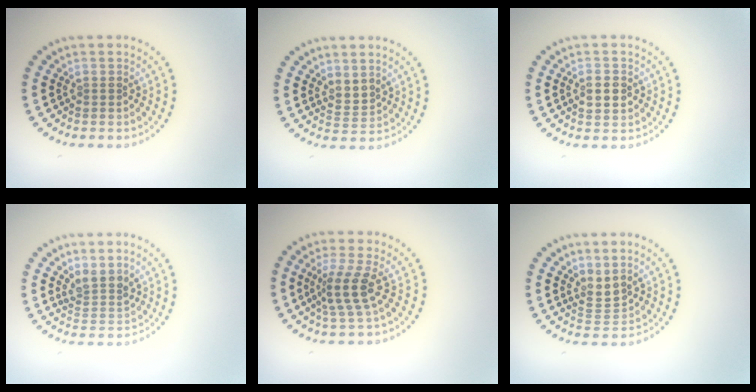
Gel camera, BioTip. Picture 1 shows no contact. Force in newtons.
{"total": 1.7, "press": 1.4, "slide": 1.0}
{"total": 2.6, "press": 2.6, "slide": 0.0}
{"total": 2.3, "press": 1.7, "slide": 1.5}
{"total": 3.2, "press": 2.4, "slide": 2.1}
{"total": 1.9, "press": 1.4, "slide": 1.3}